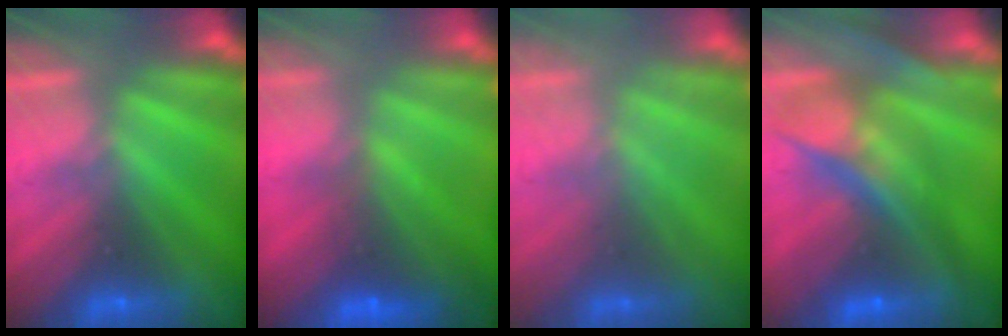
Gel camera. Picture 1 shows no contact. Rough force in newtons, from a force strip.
{"total": 5.8}
{"total": 2.2}
{"total": 11.3}